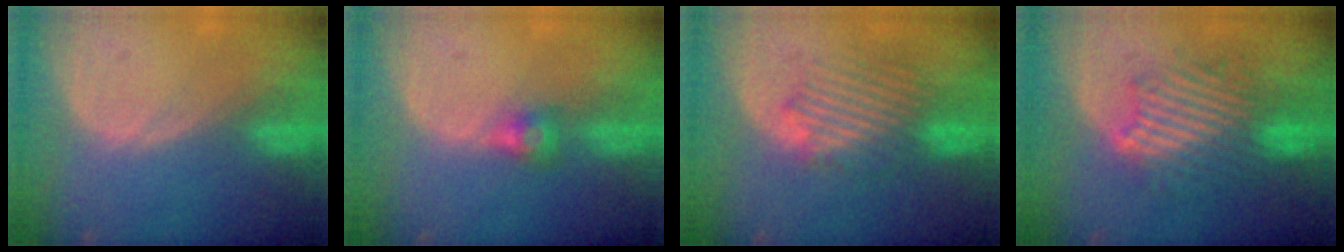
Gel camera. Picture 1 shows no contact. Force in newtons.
{"total": 2.8, "press": 2.6, "slide": 1.0}
{"total": 6.6, "press": 6.4, "slide": 1.6}
{"total": 9.1, "press": 9.1, "slide": 0.6}